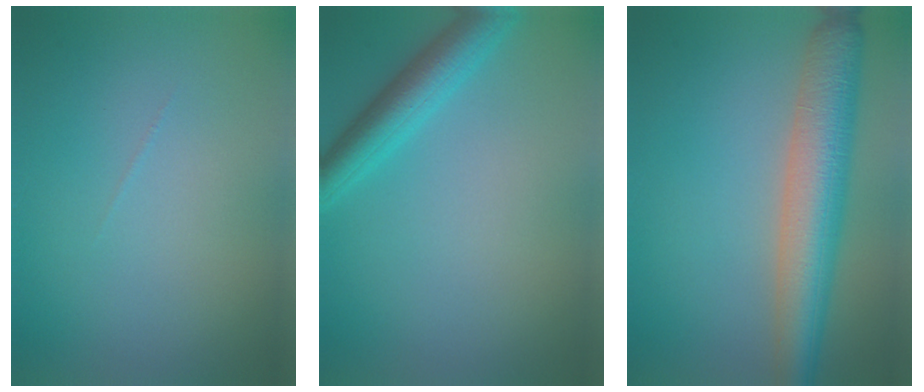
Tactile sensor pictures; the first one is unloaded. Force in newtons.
{"total": 3.9, "press": 3.9, "slide": 0.1}
{"total": 7.6, "press": 7.6, "slide": 0.4}